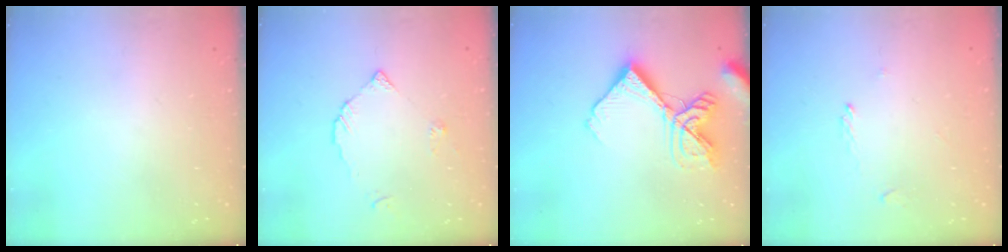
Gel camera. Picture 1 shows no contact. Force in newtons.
{"total": 3.1, "press": 3.1, "slide": 0.3}
{"total": 14.7, "press": 14.6, "slide": 1.8}
{"total": 1.2, "press": 1.1, "slide": 0.3}